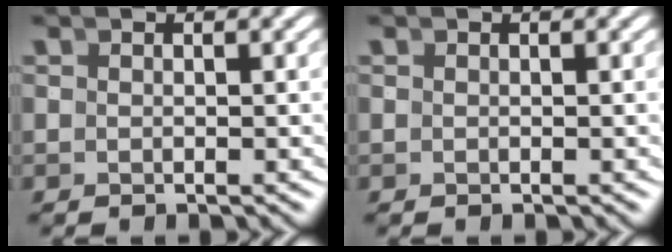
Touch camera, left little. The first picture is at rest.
{"total": 0.0}